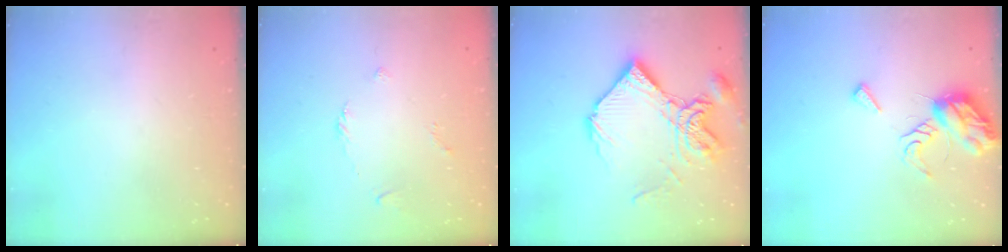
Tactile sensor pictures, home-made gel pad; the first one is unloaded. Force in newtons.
{"total": 2.8, "press": 2.7, "slide": 0.7}
{"total": 15.9, "press": 15.8, "slide": 1.9}
{"total": 9.5, "press": 9.5, "slide": 0.6}